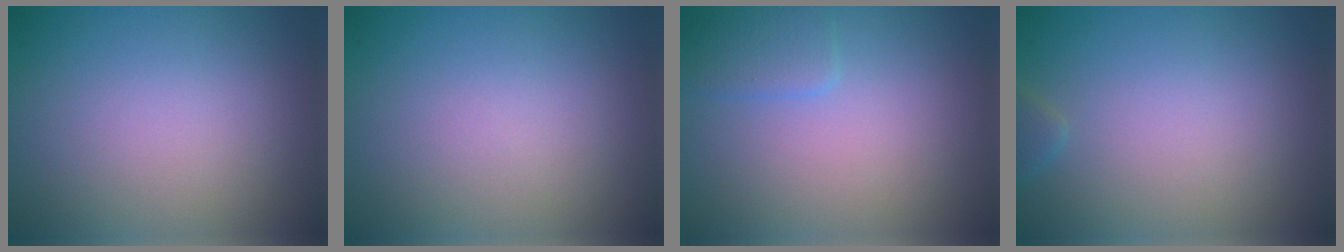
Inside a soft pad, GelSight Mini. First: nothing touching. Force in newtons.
{"total": 0.0}
{"total": 1.7, "press": 1.7, "slide": 0.3}
{"total": 1.0, "press": 1.0, "slide": 0.1}